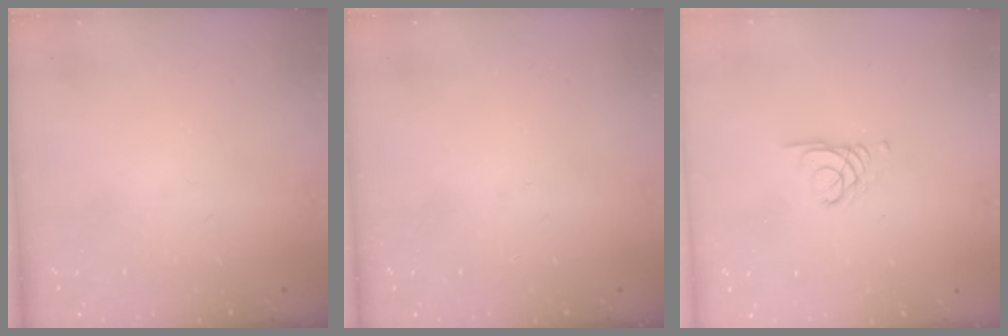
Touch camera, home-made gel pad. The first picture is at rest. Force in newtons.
{"total": 0.0}
{"total": 1.7, "press": 1.7, "slide": 0.2}